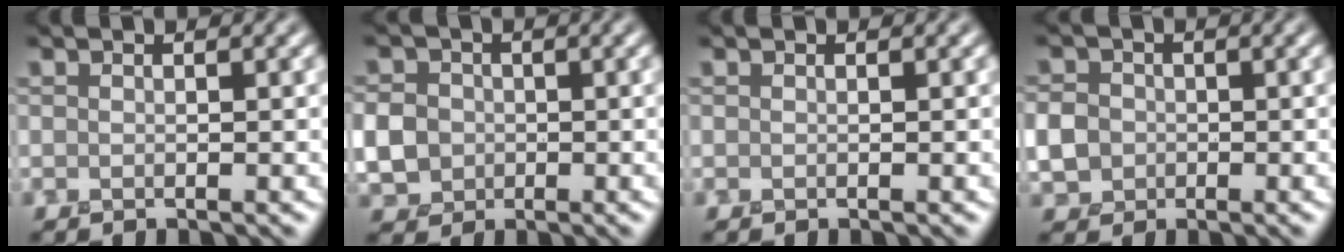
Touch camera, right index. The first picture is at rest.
{"total": 4.6, "force": [-0.5, 4.1, 2.1], "torque": [-0.050, 0.003, -0.021]}
{"total": 0.0}
{"total": 3.5, "force": [-0.4, 3.1, 1.5], "torque": [-0.029, 0.003, -0.017]}